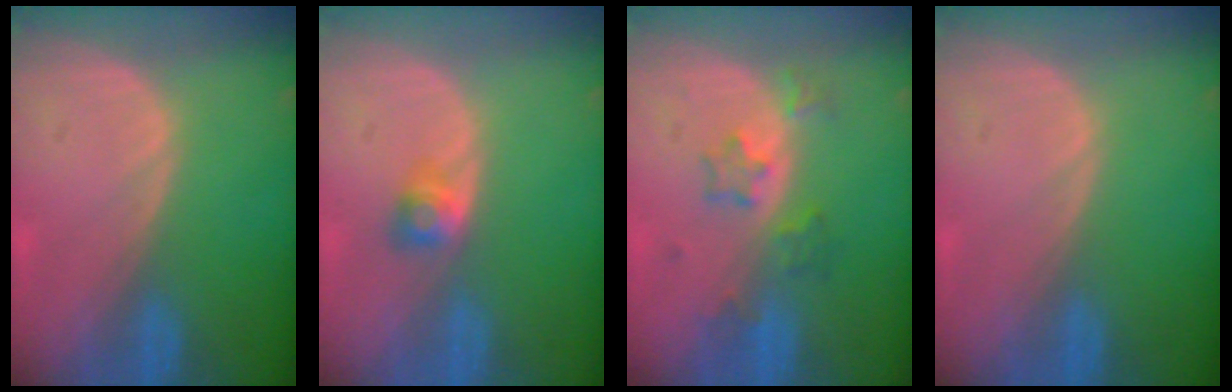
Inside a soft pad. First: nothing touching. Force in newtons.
{"total": 2.7, "press": 2.4, "slide": 1.1}
{"total": 4.5, "press": 4.2, "slide": 1.5}
{"total": 0.0}